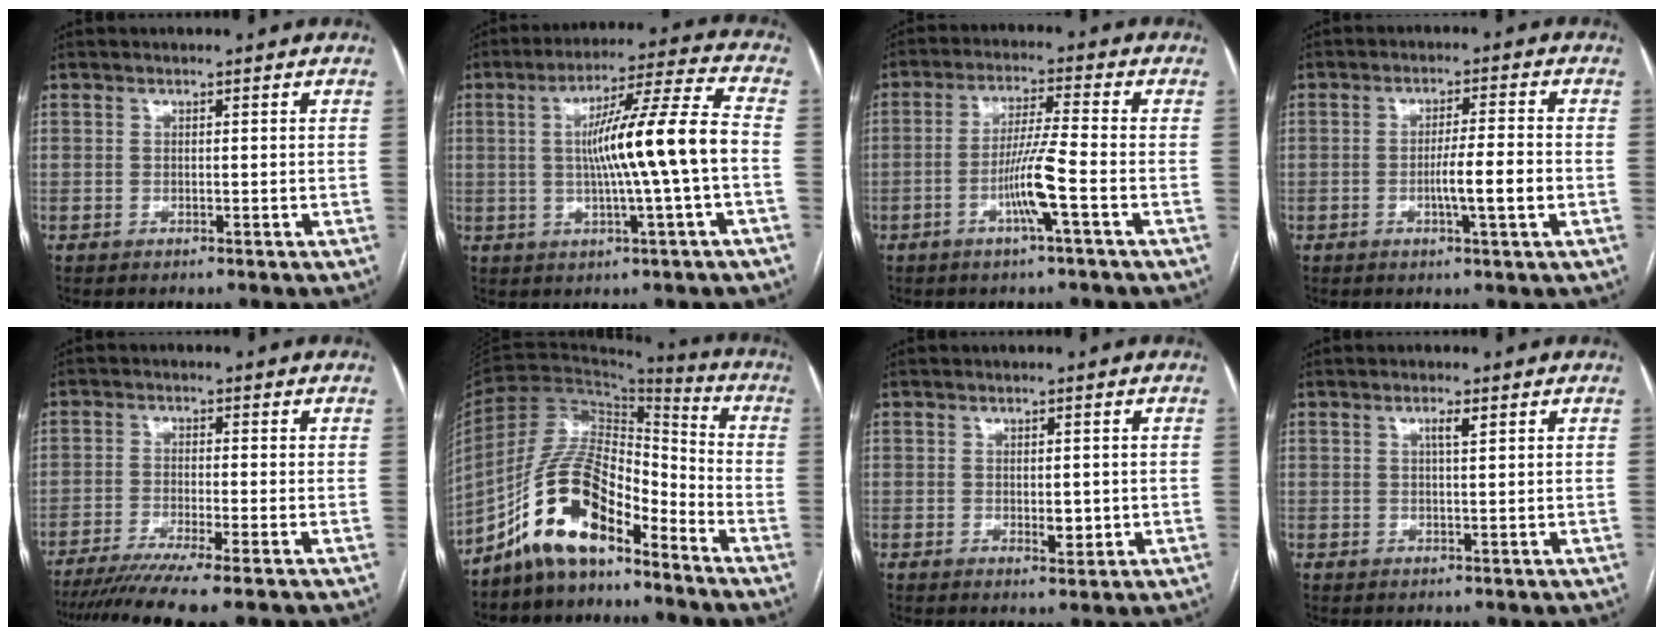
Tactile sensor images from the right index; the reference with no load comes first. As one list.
[{"total": 13.3, "force": [-0.7, -0.9, 13.3], "torque": [-0.217, 0.013, -0.012]}, {"total": 7.3, "force": [-2.7, -0.7, 6.7], "torque": [-0.132, -0.002, -0.053]}, {"total": 5.9, "force": [-1.6, 0.0, 5.7], "torque": [-0.094, -0.002, -0.025]}, {"total": 9.9, "force": [-7.8, -1.0, 6.0], "torque": [-0.083, -0.021, -0.122]}, {"total": 12.9, "force": [-8.9, 4.9, 7.9], "torque": [-0.166, 0.032, -0.167]}, {"total": 2.5, "force": [-0.2, 1.2, 2.2], "torque": [-0.033, -0.003, 0.002]}, {"total": 1.7, "force": [0.8, 0.1, 1.5], "torque": [-0.027, 0.000, 0.013]}]